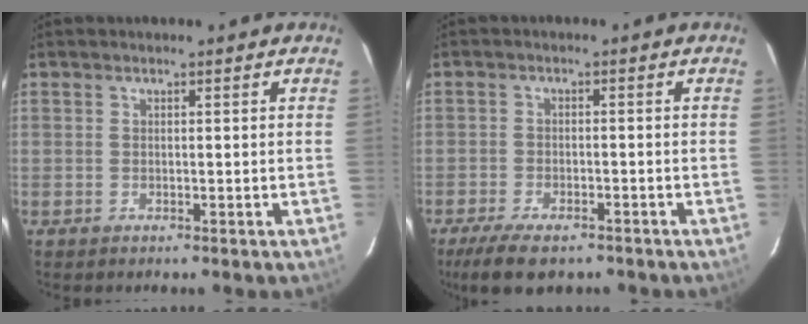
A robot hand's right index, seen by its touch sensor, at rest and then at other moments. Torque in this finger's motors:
{"motor_torque": [0.83, -0.59, 0.19, 0.07]}